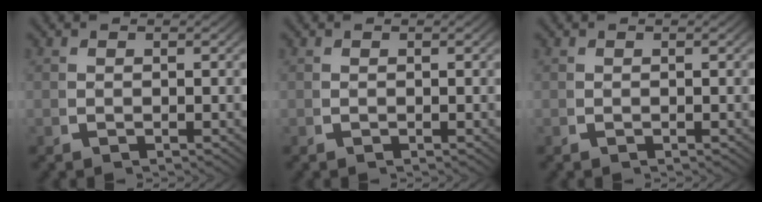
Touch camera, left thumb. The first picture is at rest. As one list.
[{"total": 0.0}, {"total": 0.0}]